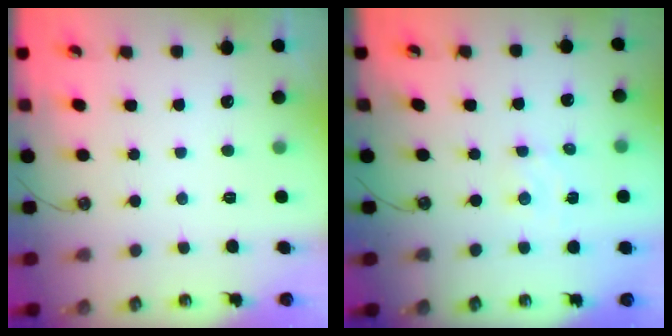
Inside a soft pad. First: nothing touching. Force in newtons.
{"total": 3.2, "press": 3.2, "slide": 0.4}